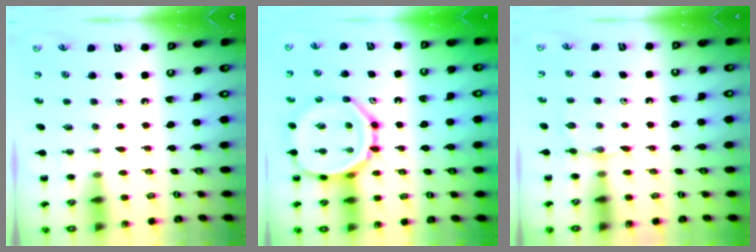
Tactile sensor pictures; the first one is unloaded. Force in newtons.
{"total": 15.5, "press": 15.2, "slide": 2.8}
{"total": 4.8, "press": 4.6, "slide": 1.3}